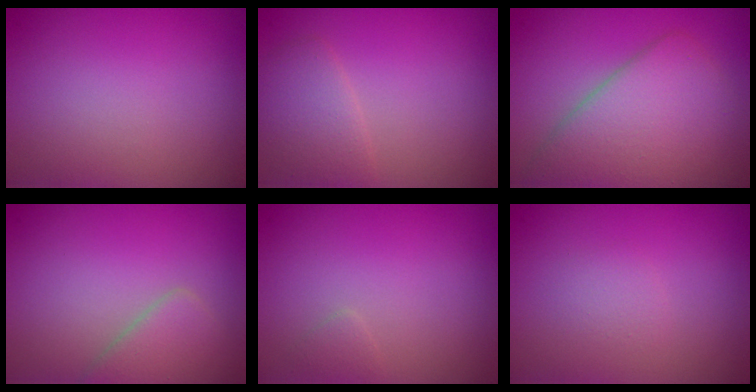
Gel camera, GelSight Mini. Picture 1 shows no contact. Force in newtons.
{"total": 2.6, "press": 2.6, "slide": 0.2}
{"total": 6.7, "press": 6.7, "slide": 0.1}
{"total": 2.9, "press": 2.9, "slide": 0.1}
{"total": 0.6, "press": 0.6, "slide": 0.0}
{"total": 1.0, "press": 1.0, "slide": 0.0}